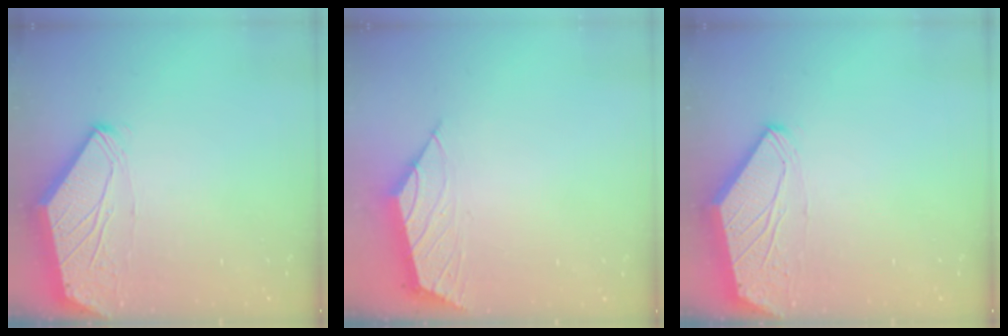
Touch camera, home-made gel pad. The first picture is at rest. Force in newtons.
{"total": 2.2, "press": 2.2, "slide": 0.5}
{"total": 0.0}